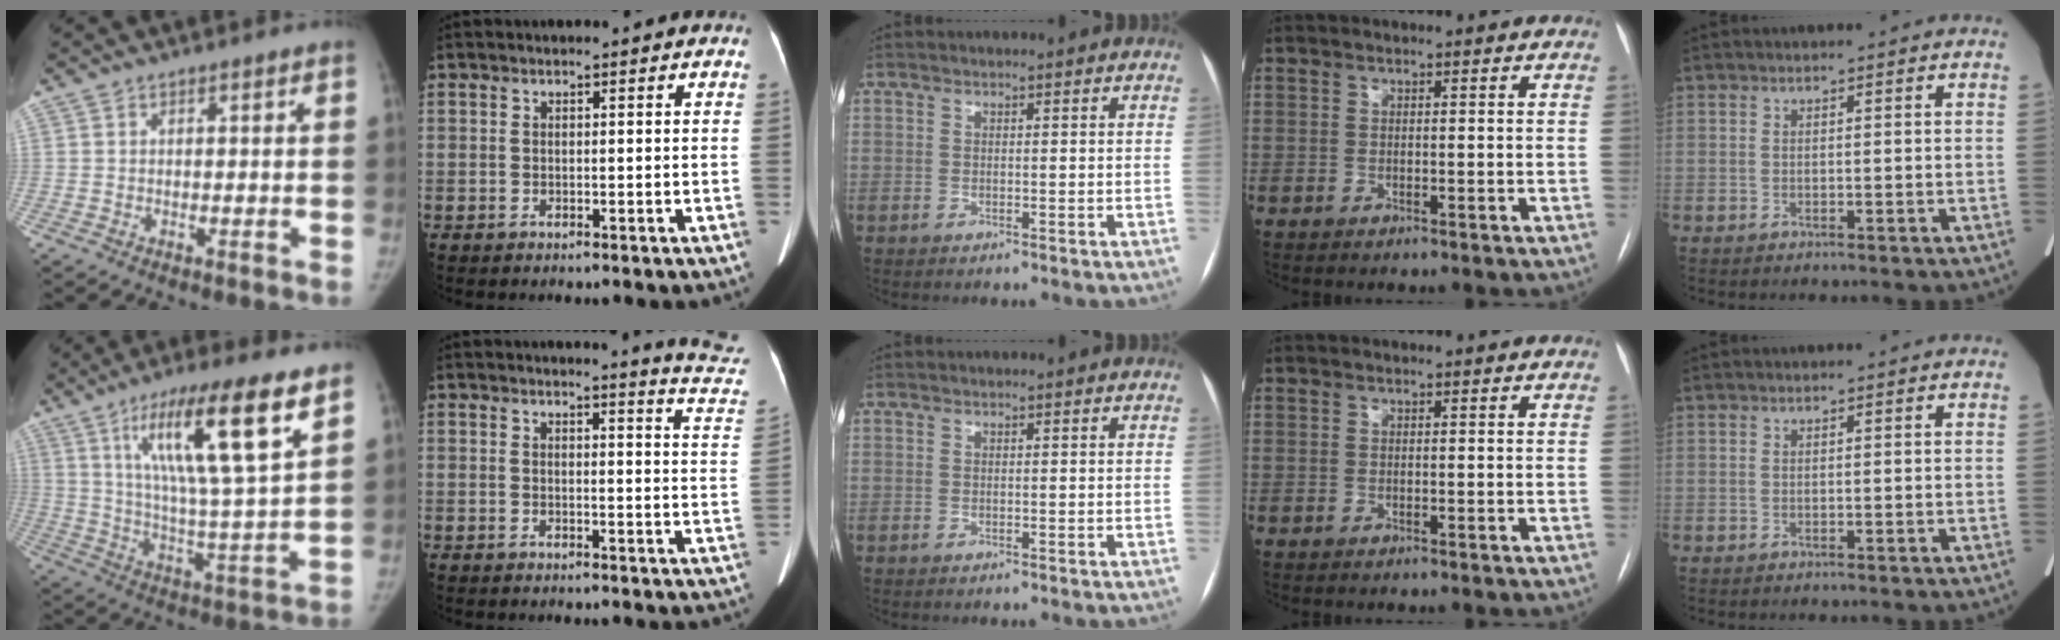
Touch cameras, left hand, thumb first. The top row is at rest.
{"thumb": {"total": 19.4, "force": [9.8, 2.7, 16.5], "torque": [-0.269, -0.040, 0.169]}, "index": {"total": 9.1, "force": [9.0, -0.7, 1.3], "torque": [-0.007, -0.088, 0.071]}}